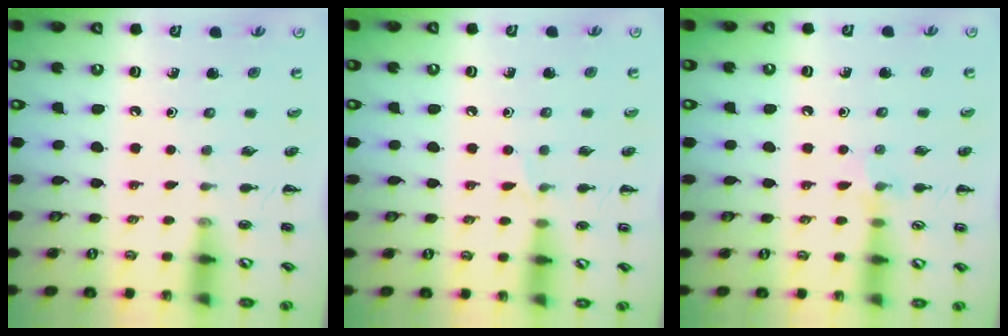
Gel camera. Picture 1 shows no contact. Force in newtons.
{"total": 4.8, "press": 4.5, "slide": 1.6}
{"total": 6.2, "press": 5.9, "slide": 1.9}